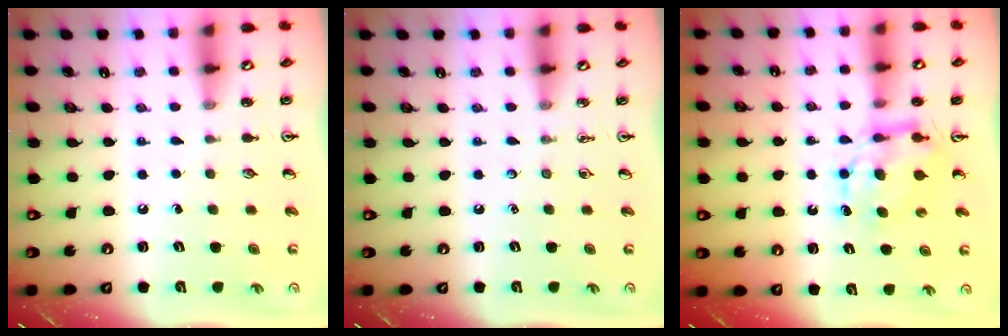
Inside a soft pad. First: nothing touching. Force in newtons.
{"total": 0.0}
{"total": 7.0, "press": 7.0, "slide": 0.6}